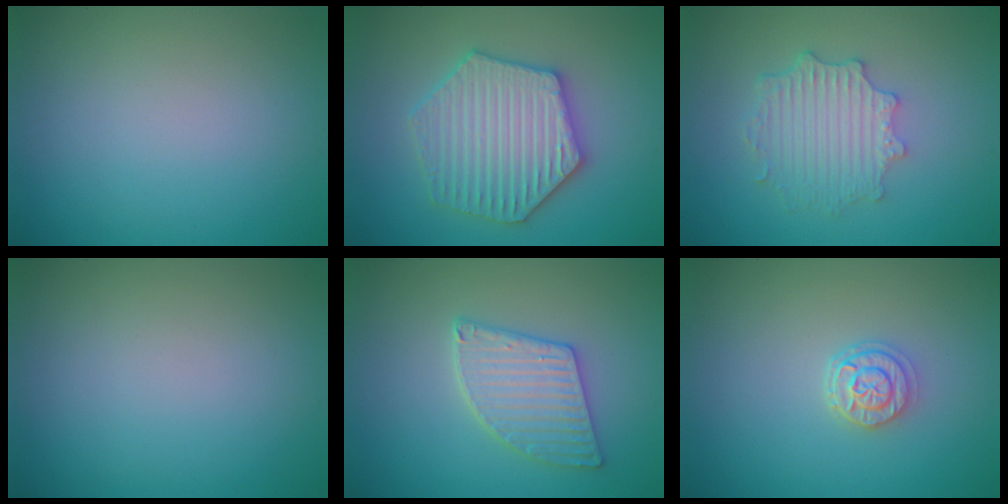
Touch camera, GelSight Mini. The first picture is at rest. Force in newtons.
{"total": 6.2, "press": 6.2, "slide": 1.0}
{"total": 4.0, "press": 3.2, "slide": 2.4}
{"total": 0.0}
{"total": 3.8, "press": 3.6, "slide": 1.2}
{"total": 2.3, "press": 2.0, "slide": 1.1}